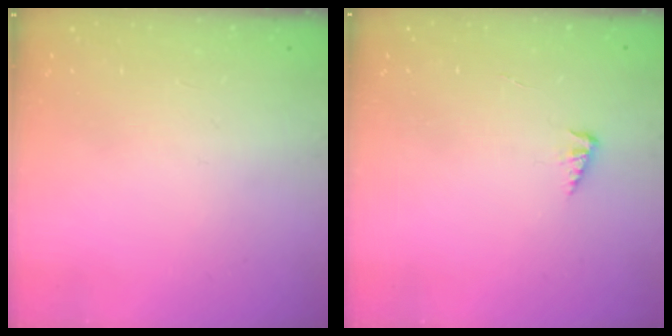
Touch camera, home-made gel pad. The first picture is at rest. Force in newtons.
{"total": 2.9, "press": 2.9, "slide": 0.6}